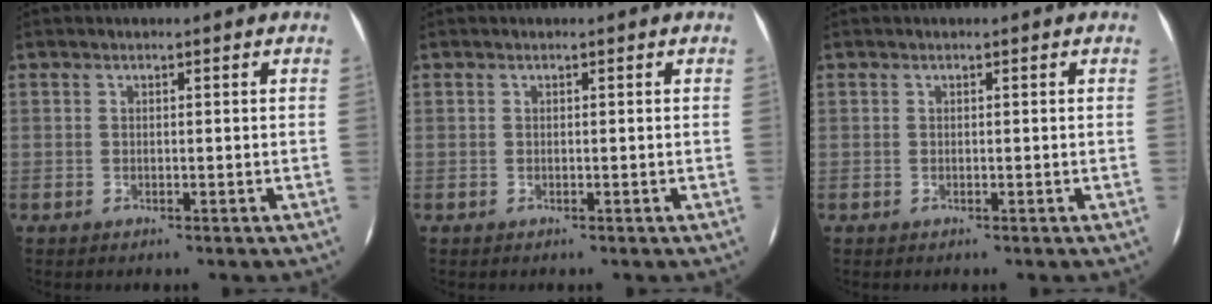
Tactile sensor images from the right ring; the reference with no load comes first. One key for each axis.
{"total": 0.0}
{"total": 0.0}